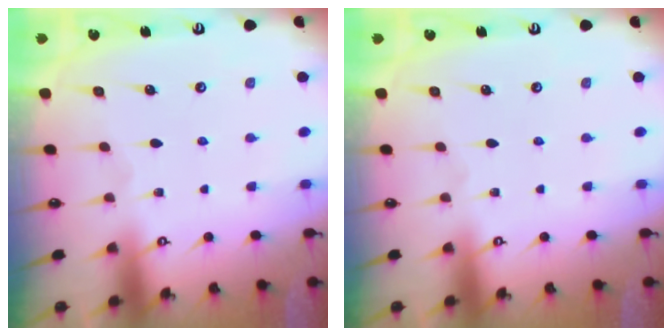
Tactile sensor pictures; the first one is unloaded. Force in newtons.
{"total": 0.0}